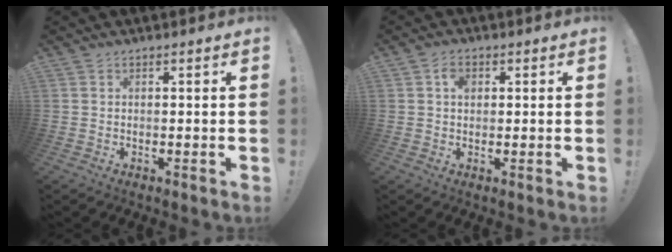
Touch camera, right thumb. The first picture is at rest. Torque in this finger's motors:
{"motor_torque": [0.04, 0.05, 0.16, -0.09, 0.01]}